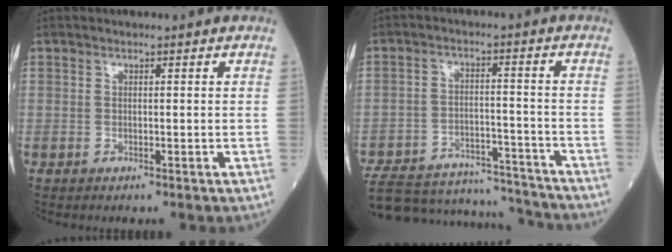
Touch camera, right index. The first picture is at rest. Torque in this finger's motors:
{"motor_torque": [-0.34, -1.16, -0.37, -0.21]}